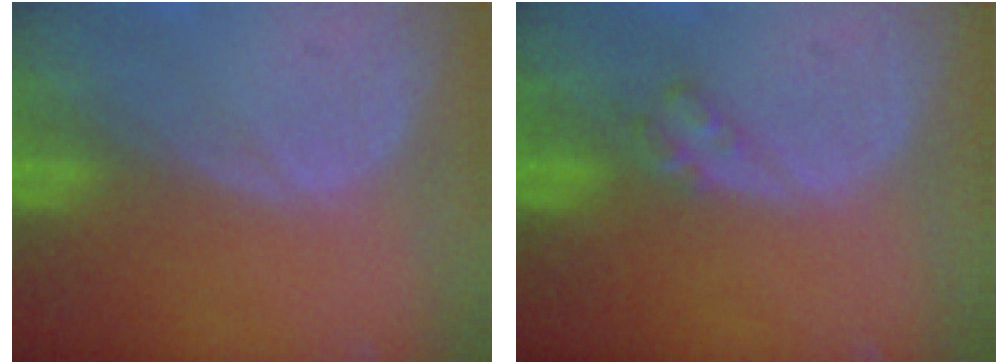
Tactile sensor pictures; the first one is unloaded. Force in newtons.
{"total": 2.0, "press": 2.0, "slide": 0.2}